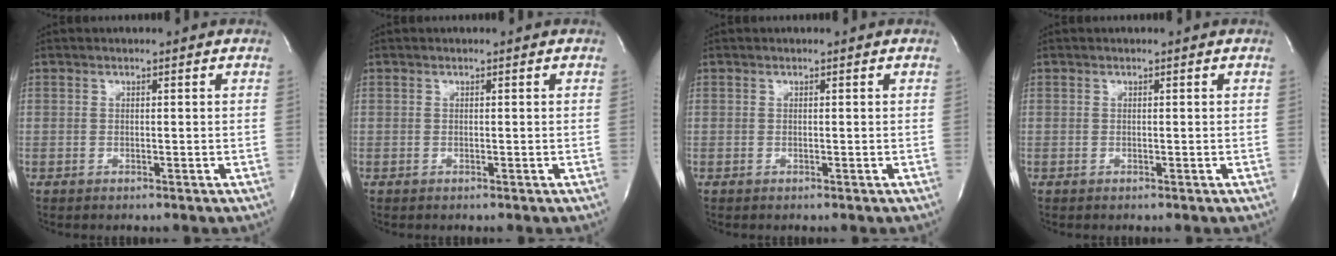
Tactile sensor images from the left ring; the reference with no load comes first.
{"total": 0.0}
{"total": 0.0}
{"total": 0.0}